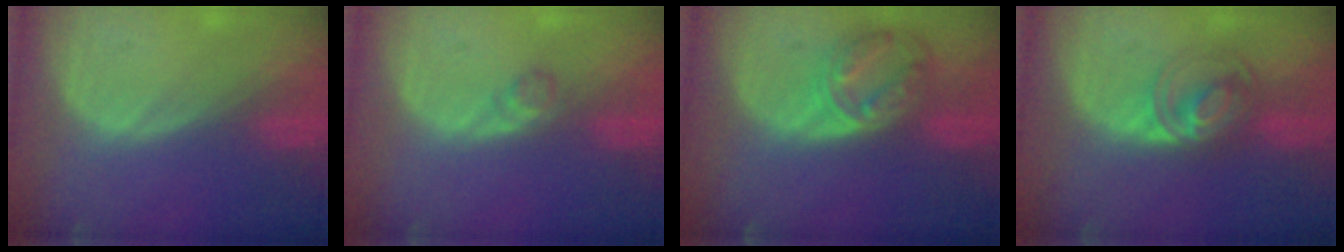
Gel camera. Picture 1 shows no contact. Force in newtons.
{"total": 1.6, "press": 1.6, "slide": 0.2}
{"total": 8.3, "press": 7.2, "slide": 4.2}
{"total": 6.8, "press": 5.9, "slide": 3.3}